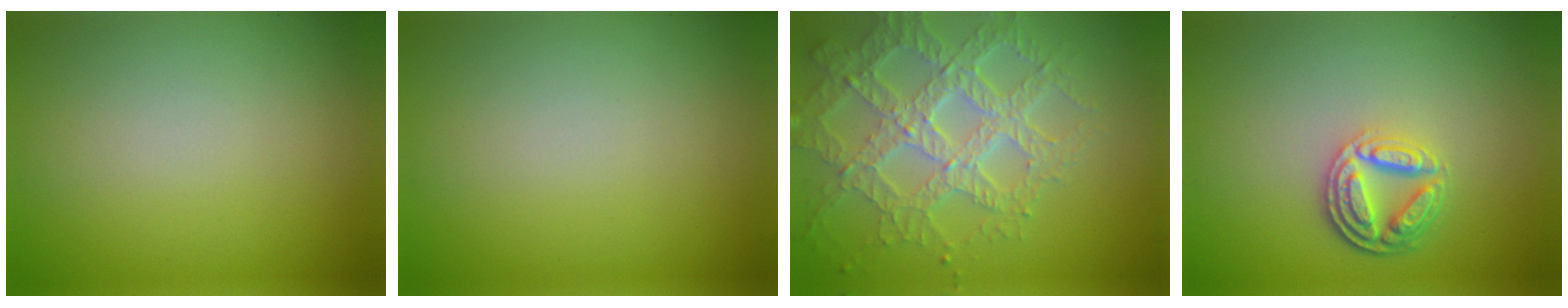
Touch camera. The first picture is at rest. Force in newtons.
{"total": 0.0}
{"total": 7.1, "press": 5.1, "slide": 4.9}
{"total": 4.4, "press": 3.4, "slide": 2.8}